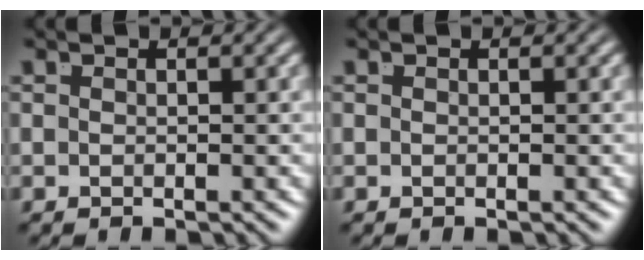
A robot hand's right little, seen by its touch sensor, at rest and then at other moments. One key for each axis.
{"total": 0.0}